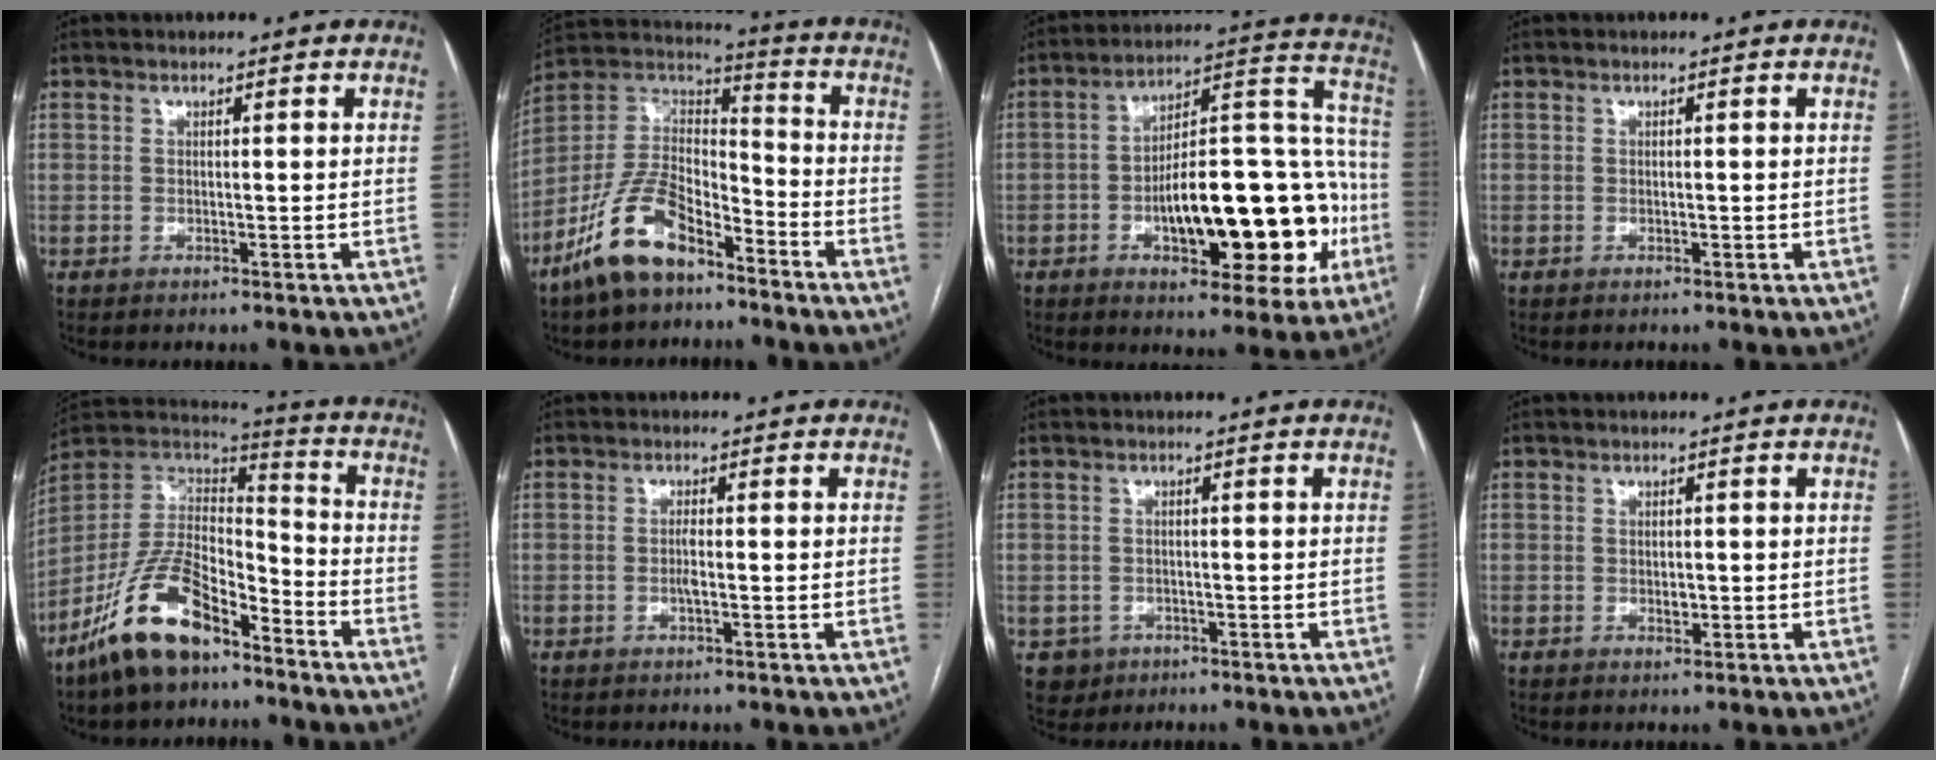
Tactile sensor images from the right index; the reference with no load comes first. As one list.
[{"total": 14.1, "force": [-9.5, 5.8, 8.8], "torque": [-0.182, 0.015, -0.181]}, {"total": 22.7, "force": [-6.0, 8.3, 20.2], "torque": [-0.246, 0.044, -0.073]}, {"total": 0.0}, {"total": 15.8, "force": [-10.6, 5.9, 10.1], "torque": [-0.203, 0.016, -0.197]}, {"total": 1.5, "force": [-0.4, 0.1, 1.4], "torque": [-0.029, -0.001, -0.007]}, {"total": 3.2, "force": [-1.3, 2.9, 0.2], "torque": [0.004, 0.009, -0.014]}, {"total": 1.1, "force": [-0.1, 0.8, 0.8], "torque": [-0.012, 0.000, 0.001]}]